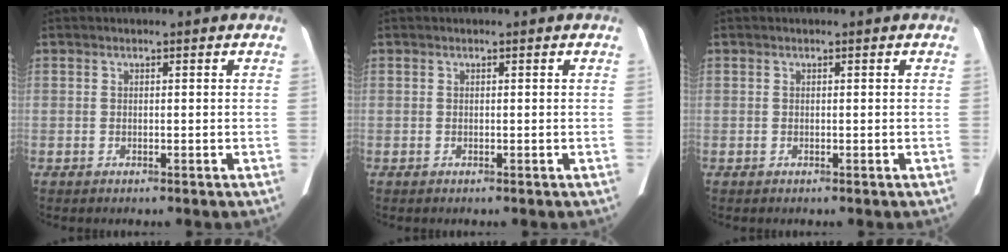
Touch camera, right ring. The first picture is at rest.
{"total": 0.0}
{"total": 0.0}